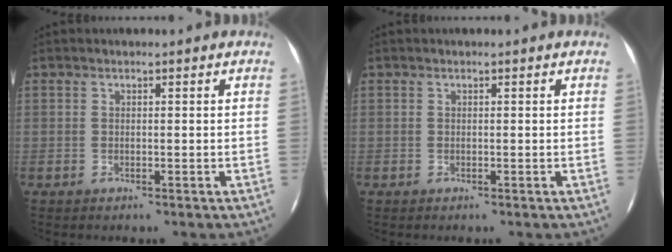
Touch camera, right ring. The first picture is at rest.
{"total": 0.0}